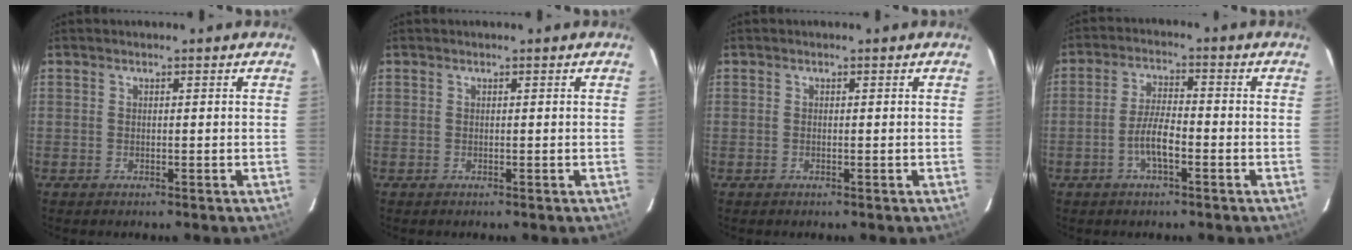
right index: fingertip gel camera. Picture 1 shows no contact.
{"total": 0.0}
{"total": 0.0}
{"total": 5.4, "force": [-2.3, 1.5, 4.6], "torque": [-0.095, 0.004, -0.043]}